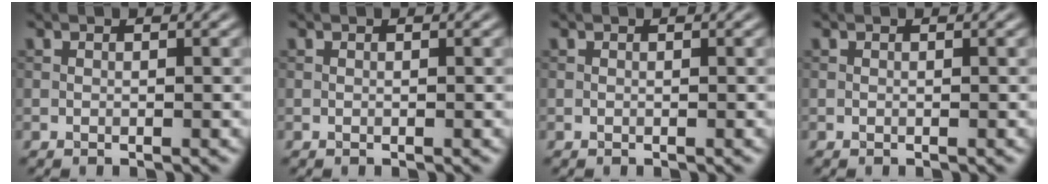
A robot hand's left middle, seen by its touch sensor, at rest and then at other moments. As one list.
[{"total": 0.0}, {"total": 0.0}, {"total": 0.0}]